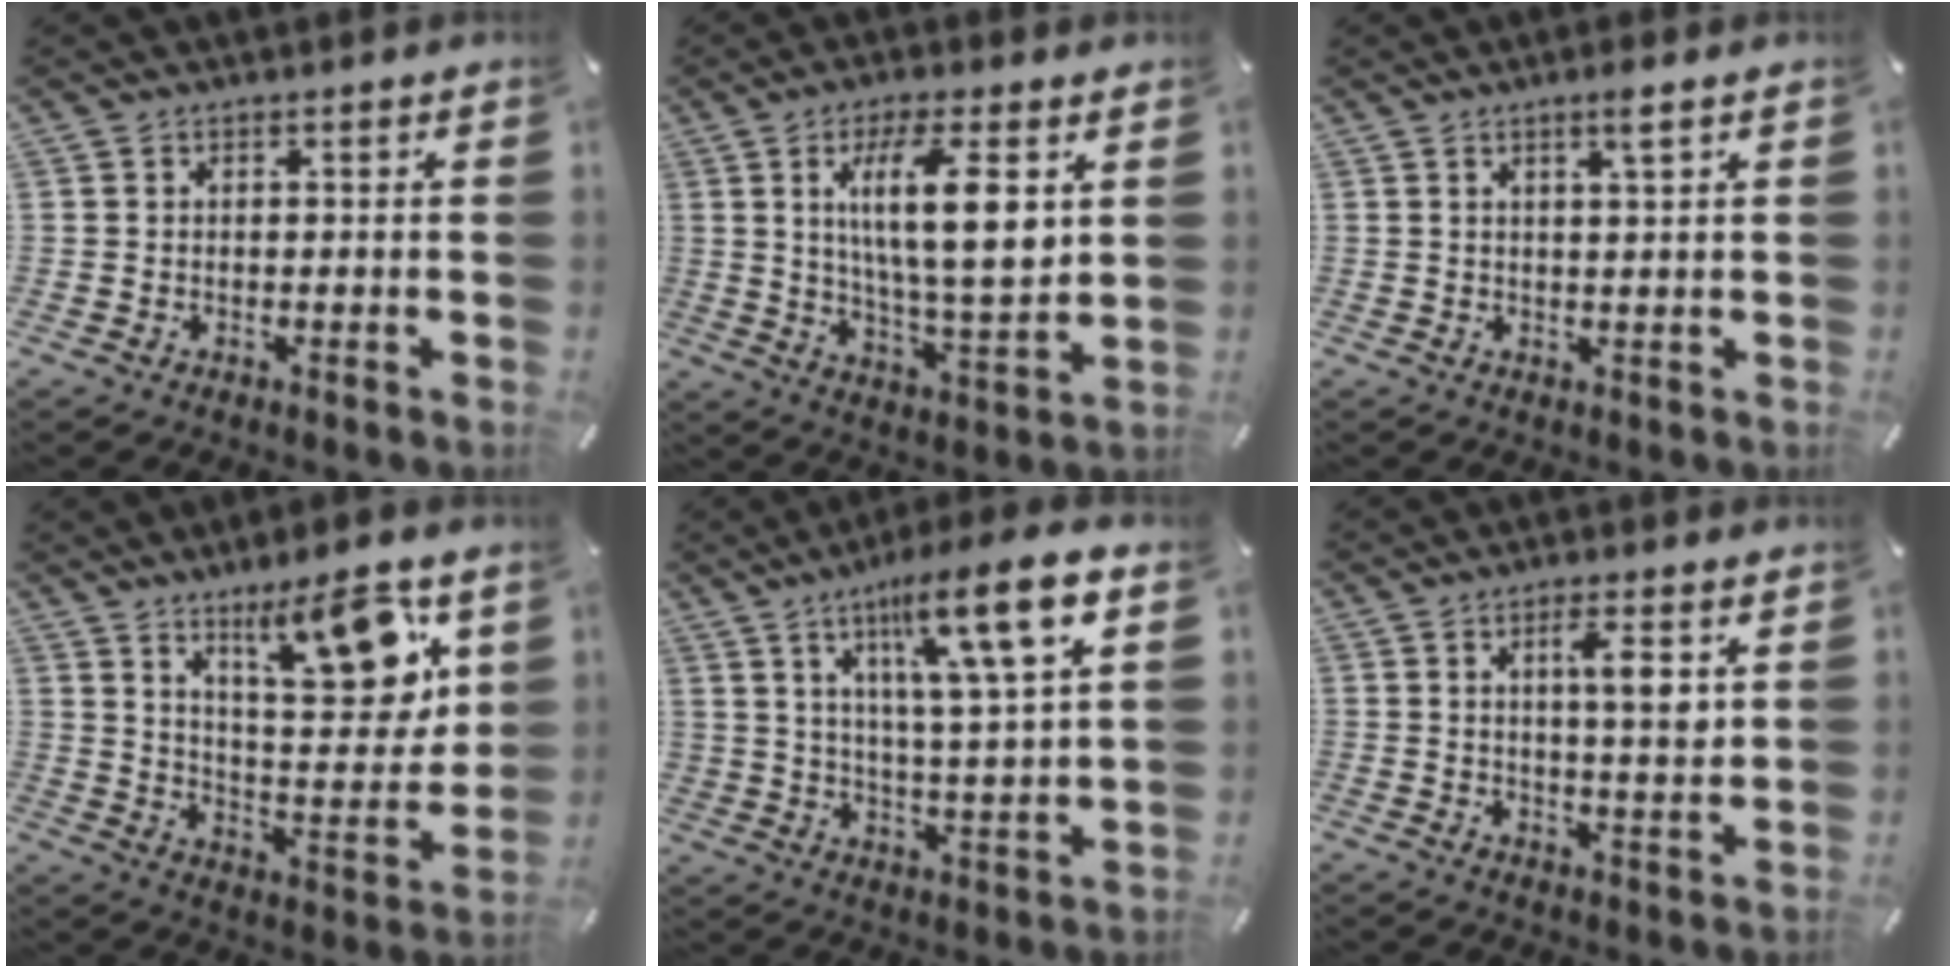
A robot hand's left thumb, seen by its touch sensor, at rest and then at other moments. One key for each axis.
{"total": 15.0, "fx": 4.9, "fy": 3.7, "fz": 13.7, "tx": -0.236, "ty": -0.007, "tz": 0.073}
{"total": 3.2, "fx": 1.9, "fy": 0.0, "fz": 2.6, "tx": -0.054, "ty": 0.000, "tz": 0.031}
{"total": 17.4, "fx": 10.3, "fy": 6.0, "fz": 12.7, "tx": -0.167, "ty": -0.061, "tz": 0.160}
{"total": 15.7, "fx": 8.5, "fy": 3.3, "fz": 12.8, "tx": -0.210, "ty": -0.030, "tz": 0.131}
{"total": 6.7, "fx": 2.4, "fy": 1.2, "fz": 6.1, "tx": -0.100, "ty": -0.007, "tz": 0.032}